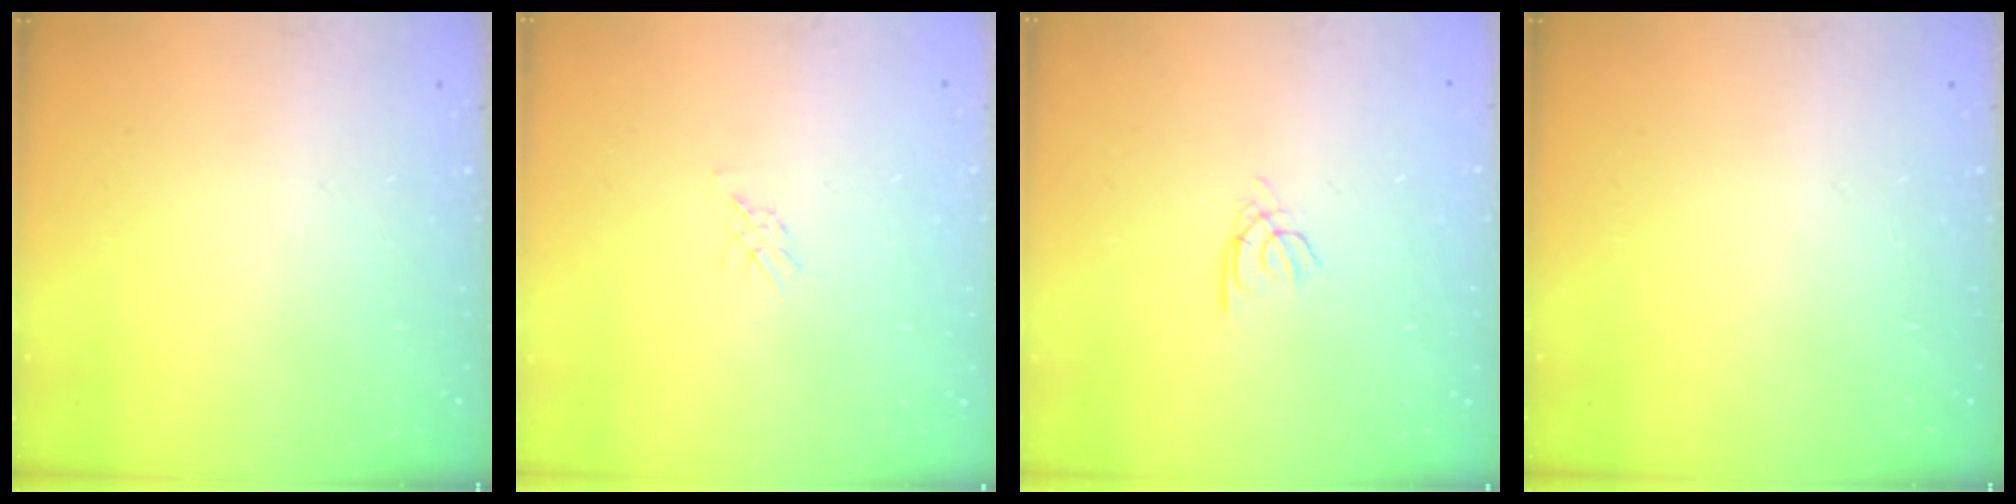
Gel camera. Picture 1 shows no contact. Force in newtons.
{"total": 1.4, "press": 1.4, "slide": 0.2}
{"total": 2.2, "press": 2.2, "slide": 0.2}
{"total": 0.0}